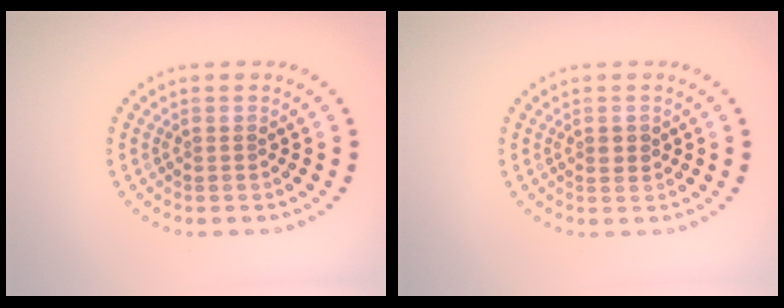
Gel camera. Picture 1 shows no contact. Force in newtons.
{"total": 1.2, "press": 1.2, "slide": 0.2}